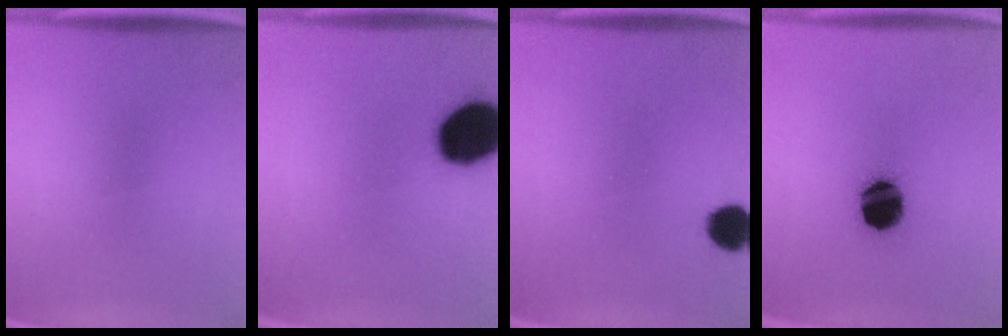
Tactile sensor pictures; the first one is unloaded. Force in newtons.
{"total": 17.1}
{"total": 5.5}
{"total": 14.2}